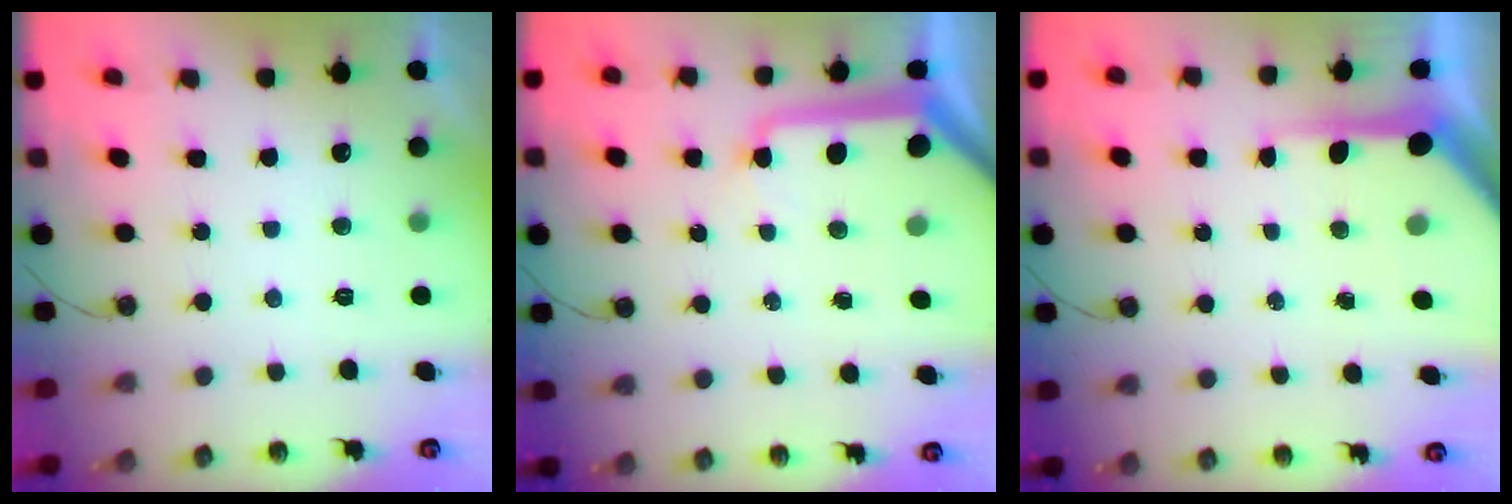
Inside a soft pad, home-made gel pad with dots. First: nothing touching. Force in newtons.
{"total": 12.9, "press": 12.8, "slide": 1.2}
{"total": 8.3, "press": 8.2, "slide": 1.0}